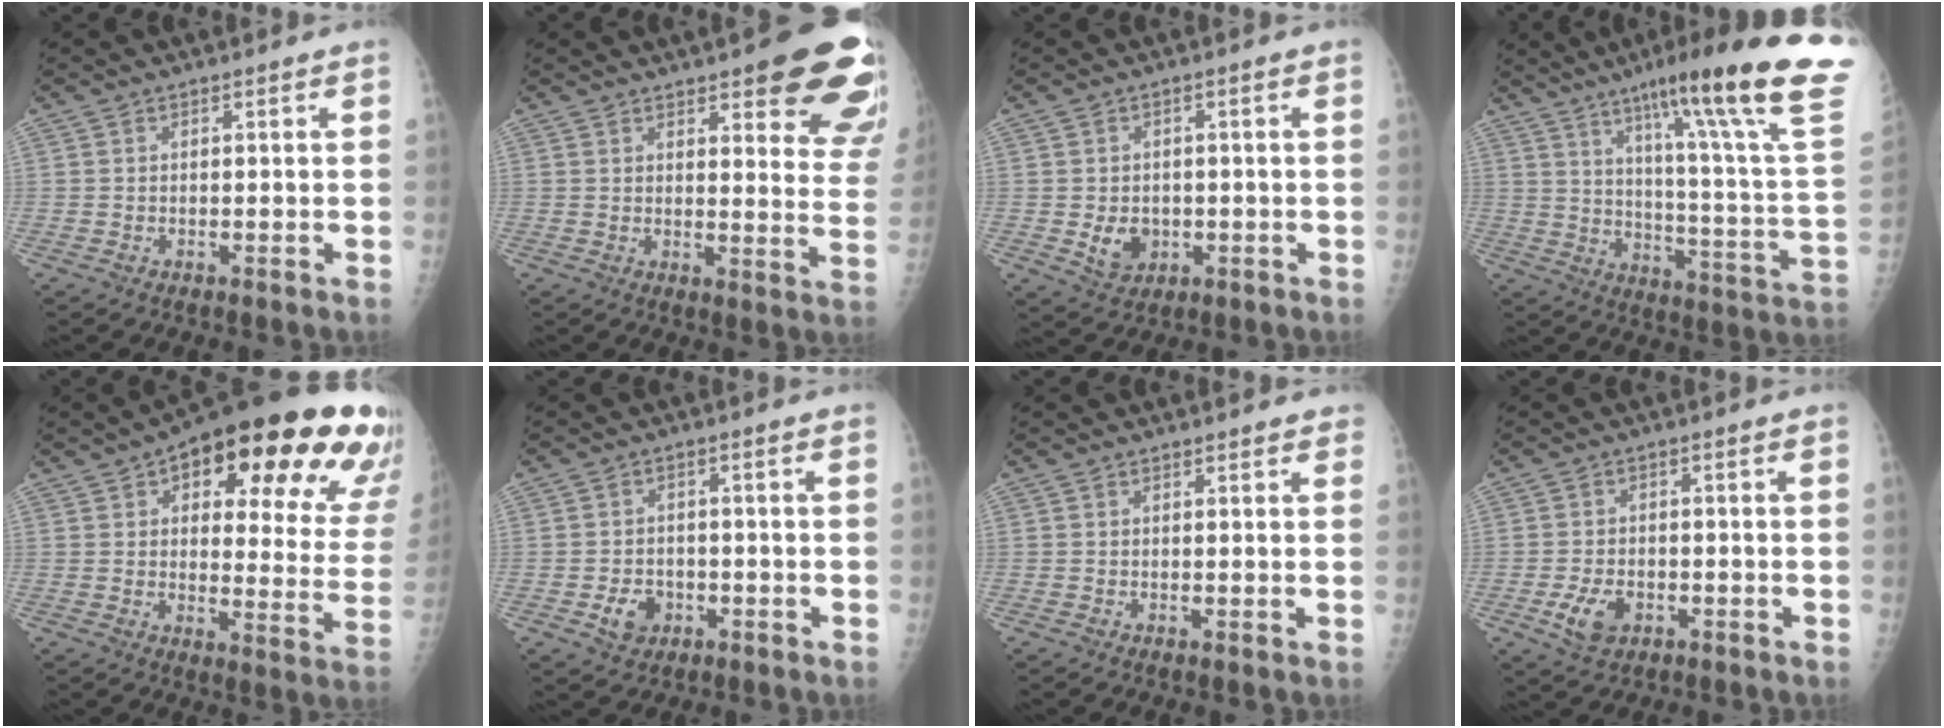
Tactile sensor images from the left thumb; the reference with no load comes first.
{"total": 17.9, "force": [11.1, 5.1, 13.1], "torque": [-0.125, -0.049, 0.121]}
{"total": 5.0, "force": [-0.8, 4.0, 2.8], "torque": [-0.028, 0.000, -0.003]}
{"total": 29.3, "force": [17.9, 2.1, 23.1], "torque": [-0.305, -0.075, 0.258]}
{"total": 28.7, "force": [15.3, 10.6, 21.9], "torque": [-0.233, -0.020, 0.194]}
{"total": 4.6, "force": [-1.8, 3.6, 2.2], "torque": [-0.022, 0.008, -0.025]}
{"total": 1.8, "force": [1.5, 0.6, 0.8], "torque": [0.002, 0.001, 0.013]}
{"total": 5.3, "force": [-2.1, 3.4, 3.4], "torque": [-0.063, 0.005, -0.034]}